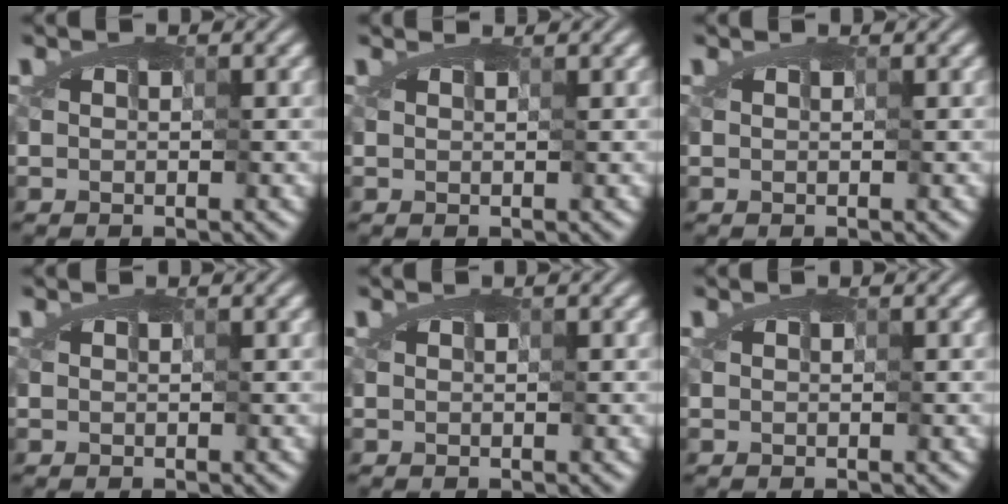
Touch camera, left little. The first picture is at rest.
{"total": 0.7, "force": [0.7, 0.1, 0.0], "torque": [-0.007, -0.002, 0.018]}
{"total": 0.0}
{"total": 0.0}
{"total": 0.0}
{"total": 0.0}